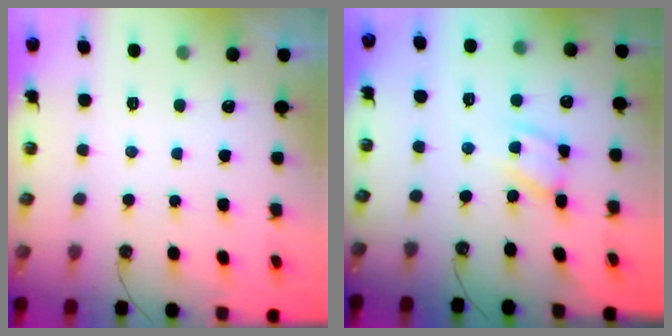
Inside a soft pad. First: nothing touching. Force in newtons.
{"total": 6.1, "press": 6.1, "slide": 0.4}